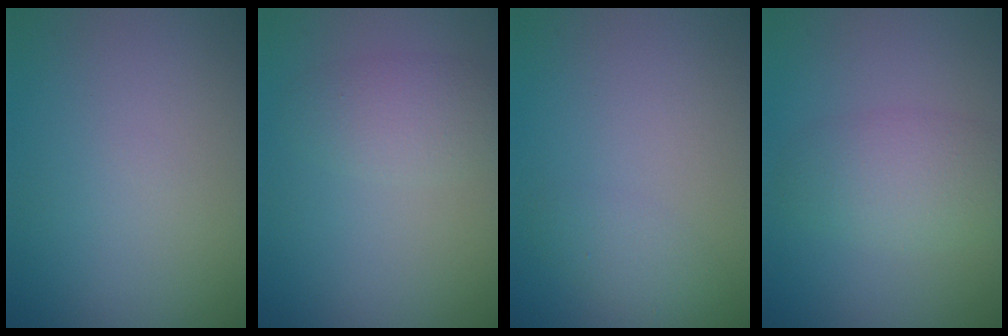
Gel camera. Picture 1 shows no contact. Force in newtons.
{"total": 2.6, "press": 2.6, "slide": 0.1}
{"total": 1.5, "press": 1.5, "slide": 0.1}
{"total": 3.7, "press": 3.7, "slide": 0.0}